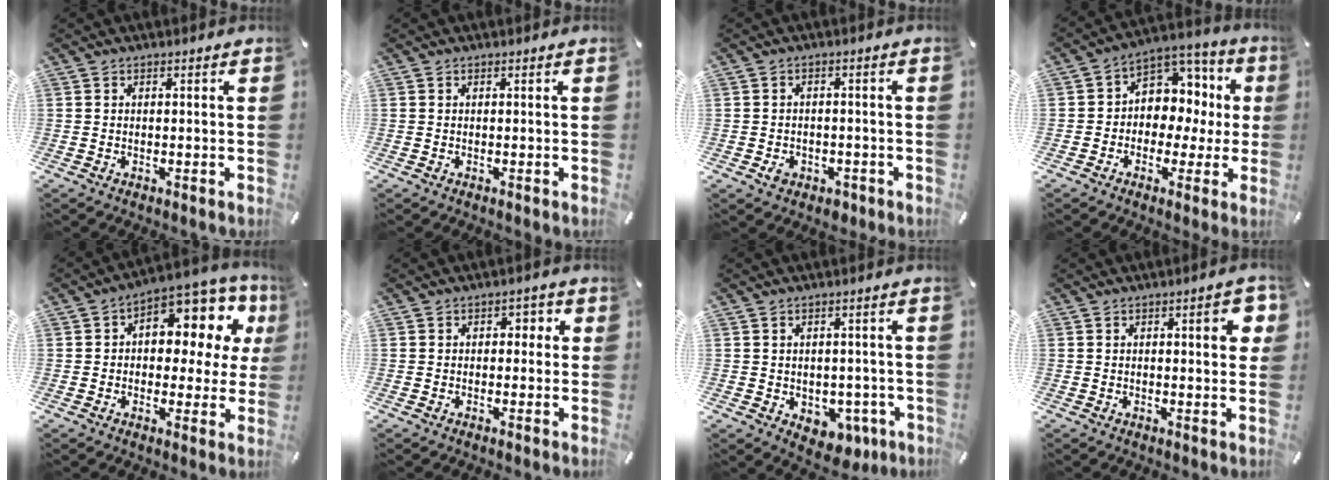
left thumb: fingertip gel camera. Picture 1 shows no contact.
{"total": 0.0}
{"total": 3.6, "force": [-1.5, 2.8, 1.6], "torque": [-0.017, 0.003, -0.027]}
{"total": 10.0, "force": [0.7, 8.9, 4.5], "torque": [-0.058, -0.019, 0.019]}
{"total": 11.0, "force": [4.6, 6.7, 7.4], "torque": [-0.093, -0.049, 0.078]}
{"total": 1.2, "force": [-0.1, 1.0, 0.7], "torque": [-0.007, 0.004, -0.008]}
{"total": 5.1, "force": [-1.3, 4.3, 2.4], "torque": [-0.021, 0.006, -0.021]}
{"total": 6.3, "force": [1.3, 2.1, 5.8], "torque": [-0.069, -0.007, 0.012]}